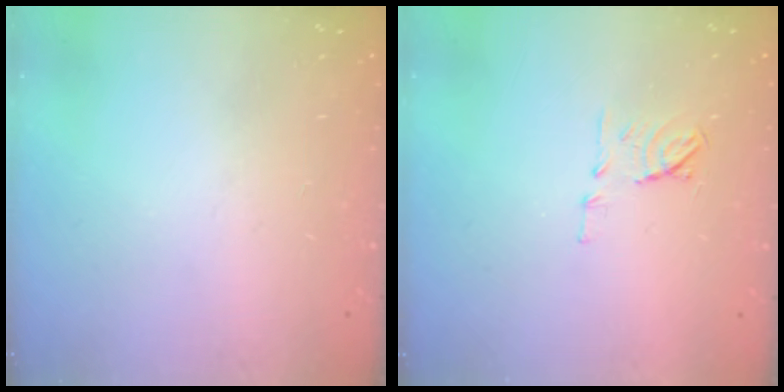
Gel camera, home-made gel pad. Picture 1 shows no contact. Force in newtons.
{"total": 7.6, "press": 7.6, "slide": 0.8}